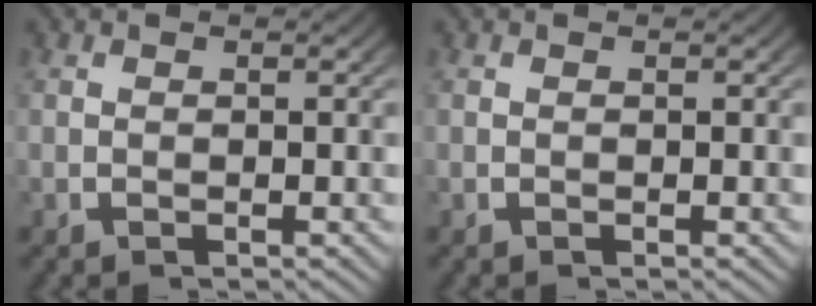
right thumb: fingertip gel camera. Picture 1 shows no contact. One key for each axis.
{"total": 0.0}